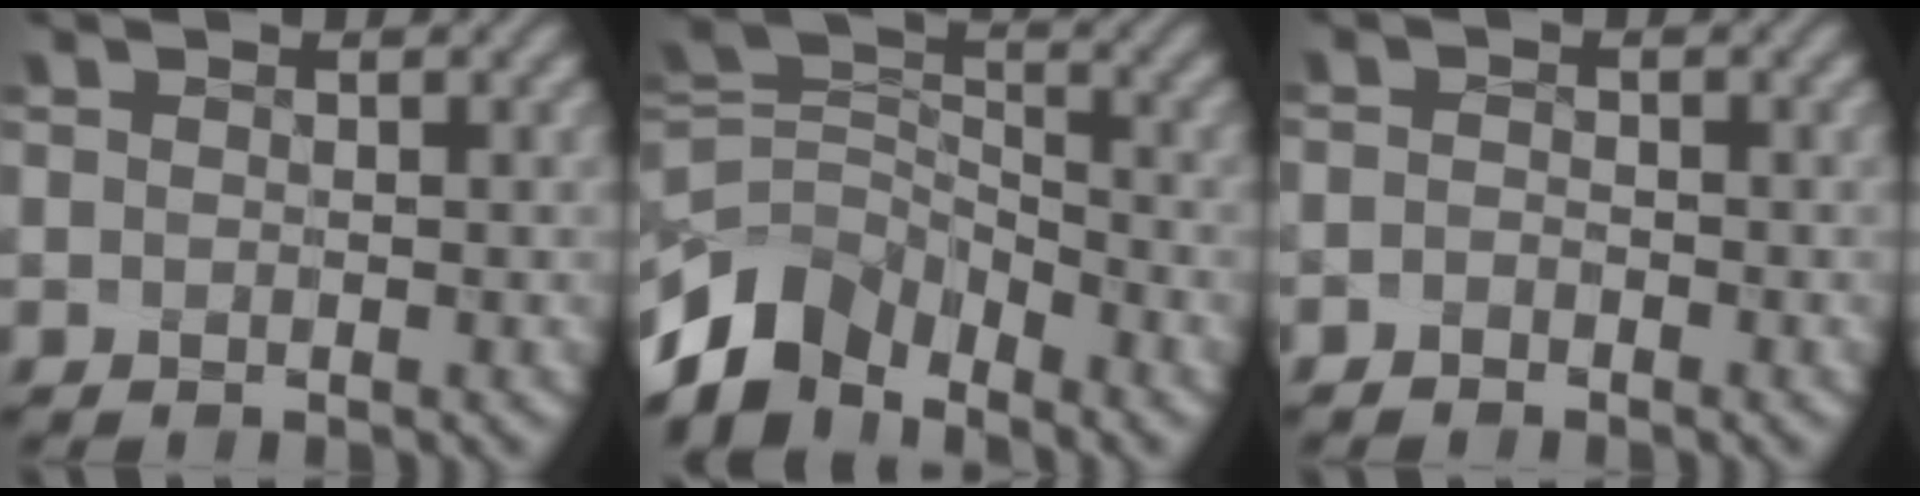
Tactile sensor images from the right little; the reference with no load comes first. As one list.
[{"total": 7.5, "force": [-5.2, 4.3, 3.1], "torque": [-0.048, 0.002, -0.109]}, {"total": 1.0, "force": [-1.0, 0.1, -0.3], "torque": [0.007, 0.007, -0.020]}]